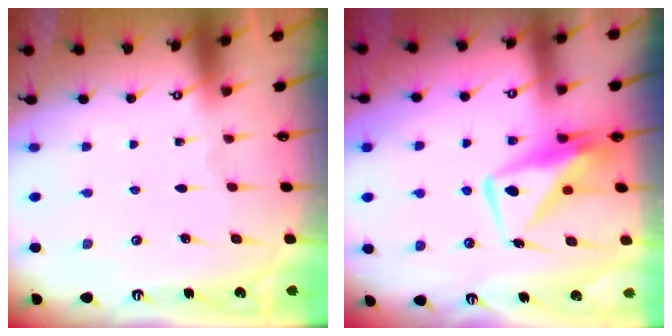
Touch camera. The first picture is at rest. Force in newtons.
{"total": 8.4, "press": 8.3, "slide": 1.3}